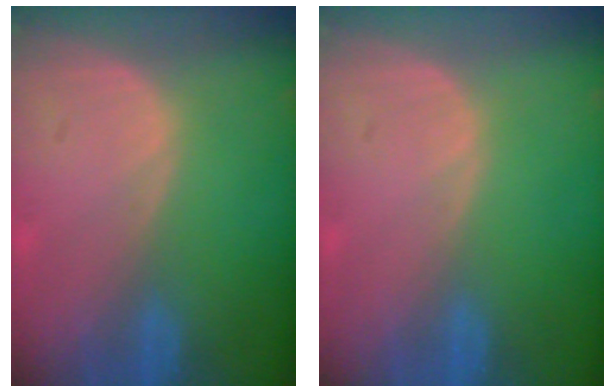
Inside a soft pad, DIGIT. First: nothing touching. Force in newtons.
{"total": 0.0}